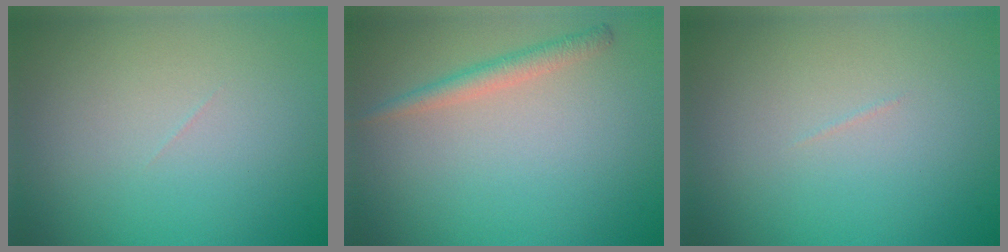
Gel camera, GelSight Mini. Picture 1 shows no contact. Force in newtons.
{"total": 1.8, "press": 1.8, "slide": 0.1}
{"total": 0.0}